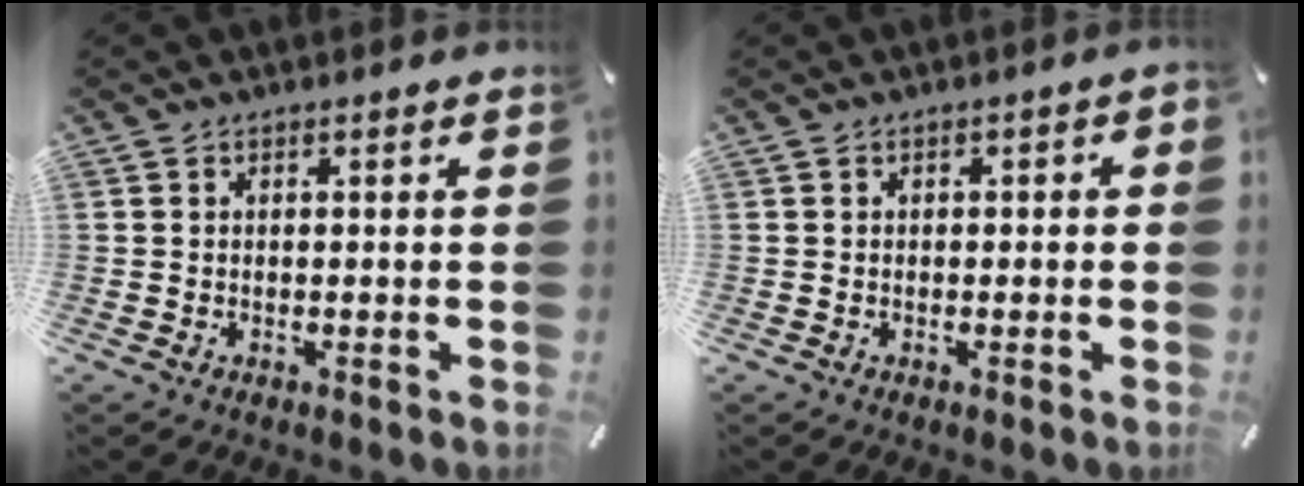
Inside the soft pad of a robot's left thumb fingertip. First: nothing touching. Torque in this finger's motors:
{"motor_torque": [-0.14, -0.14, -0.04, 0.12, 0.06]}